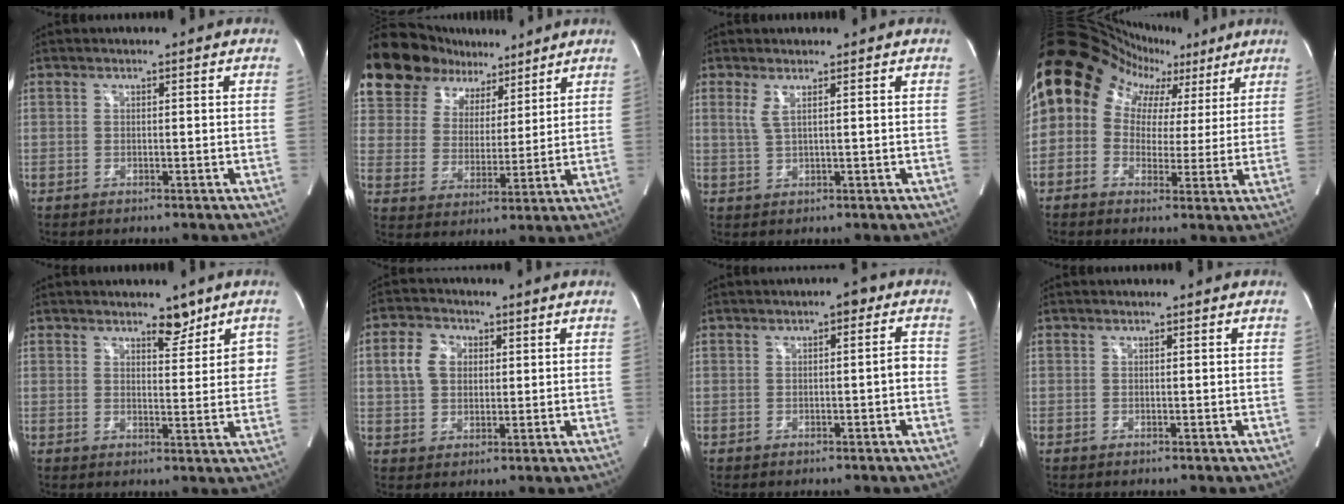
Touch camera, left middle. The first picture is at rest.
{"total": 15.9, "force": [12.5, 8.2, 5.4], "torque": [-0.100, 0.040, 0.219]}
{"total": 1.9, "force": [0.9, 0.0, 1.6], "torque": [-0.045, 0.000, 0.024]}
{"total": 16.4, "force": [6.8, 13.1, 7.1], "torque": [-0.120, 0.083, 0.099]}
{"total": 4.2, "force": [3.0, 1.7, 2.4], "torque": [-0.019, -0.006, 0.042]}
{"total": 5.9, "force": [1.4, 4.5, 3.5], "torque": [-0.081, 0.020, 0.031]}
{"total": 2.8, "force": [-0.1, 0.9, 2.7], "torque": [-0.031, 0.010, -0.006]}
{"total": 0.0}